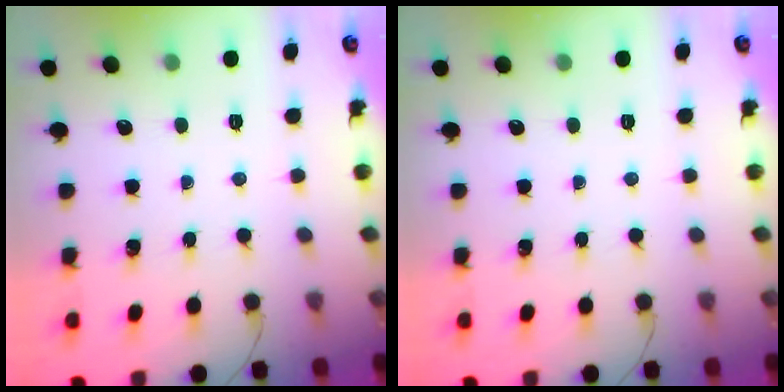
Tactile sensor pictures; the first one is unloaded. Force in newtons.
{"total": 0.0}